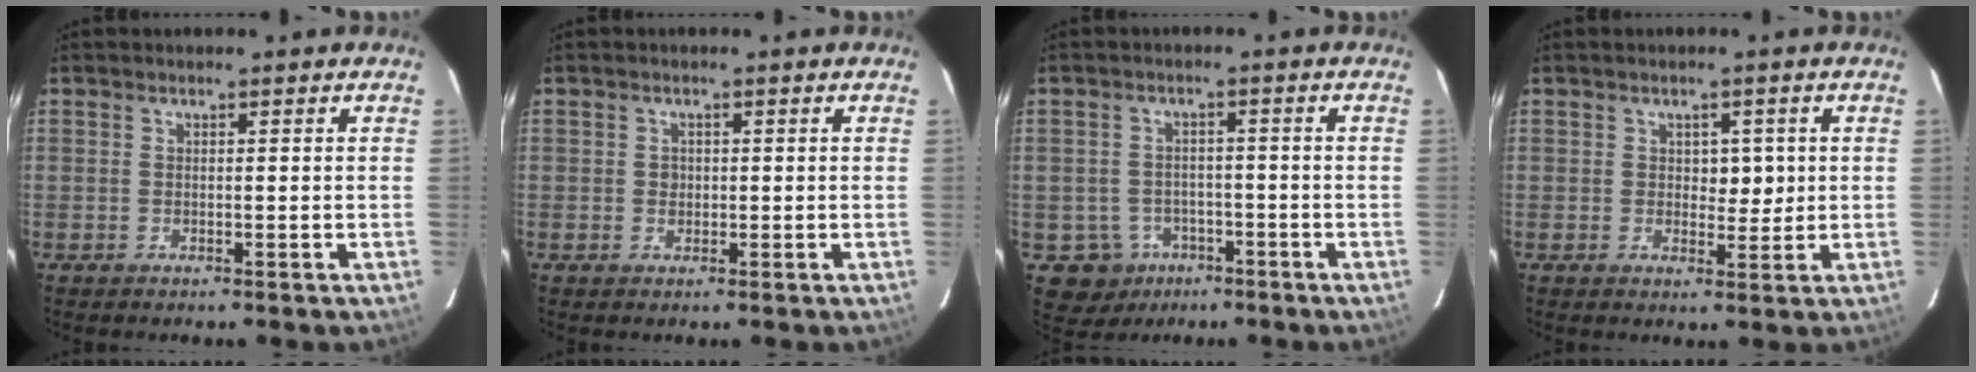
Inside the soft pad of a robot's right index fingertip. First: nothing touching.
{"total": 1.3, "force": [0.0, 1.1, 0.6], "torque": [-0.011, 0.002, 0.002]}
{"total": 6.4, "force": [-2.7, 5.7, 0.7], "torque": [-0.017, 0.010, -0.032]}
{"total": 3.2, "force": [0.6, 2.1, 2.3], "torque": [-0.022, -0.001, 0.010]}